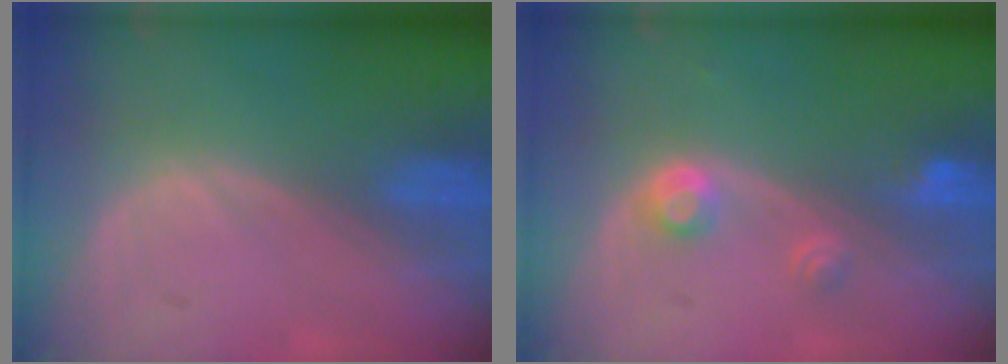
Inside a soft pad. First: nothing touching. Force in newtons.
{"total": 3.0, "press": 2.8, "slide": 0.9}